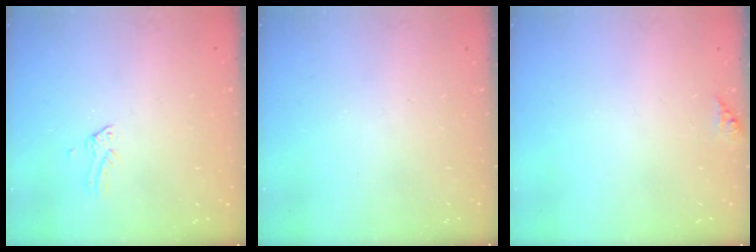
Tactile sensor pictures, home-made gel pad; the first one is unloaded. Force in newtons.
{"total": 0.0}
{"total": 5.0, "press": 5.0, "slide": 0.6}